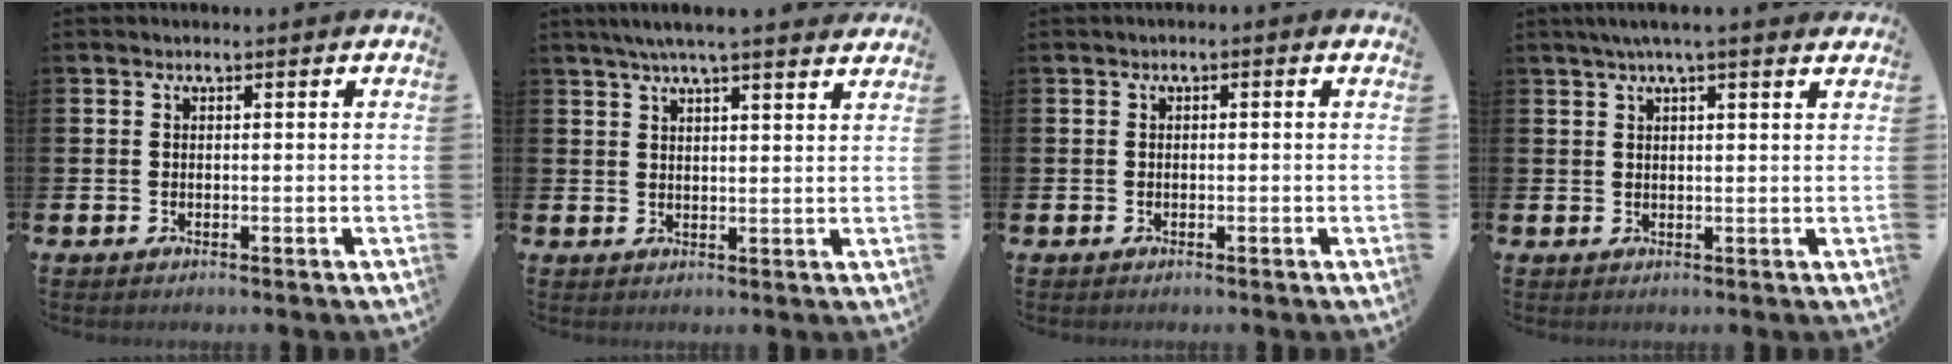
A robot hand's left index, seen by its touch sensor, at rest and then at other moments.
{"total": 5.2, "force": [4.7, 0.0, 2.2], "torque": [-0.049, -0.013, 0.083]}
{"total": 0.6, "force": [-0.4, 0.2, 0.4], "torque": [-0.004, -0.003, -0.008]}
{"total": 3.2, "force": [2.6, 0.0, 1.9], "torque": [-0.038, -0.002, 0.044]}